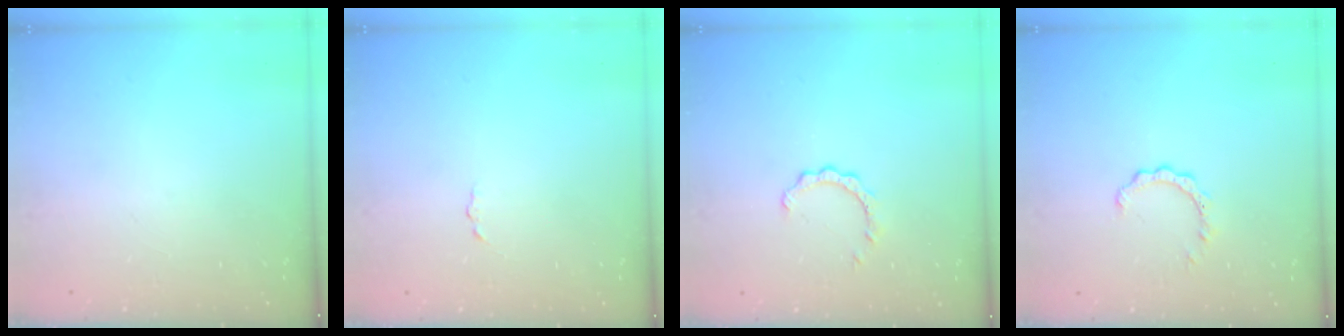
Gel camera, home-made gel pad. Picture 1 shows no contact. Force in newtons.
{"total": 1.6, "press": 1.6, "slide": 0.1}
{"total": 2.1, "press": 2.1, "slide": 0.2}
{"total": 2.4, "press": 2.3, "slide": 0.3}